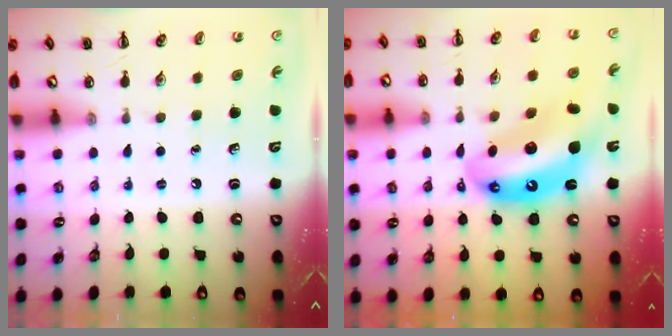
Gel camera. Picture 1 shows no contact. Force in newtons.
{"total": 15.4, "press": 14.7, "slide": 4.6}